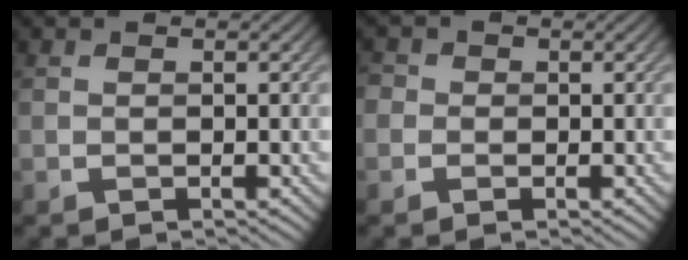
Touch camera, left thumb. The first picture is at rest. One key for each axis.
{"total": 1.8, "fx": -0.1, "fy": 1.8, "fz": 0.3, "tx": 0.001, "ty": 0.008, "tz": -0.027}